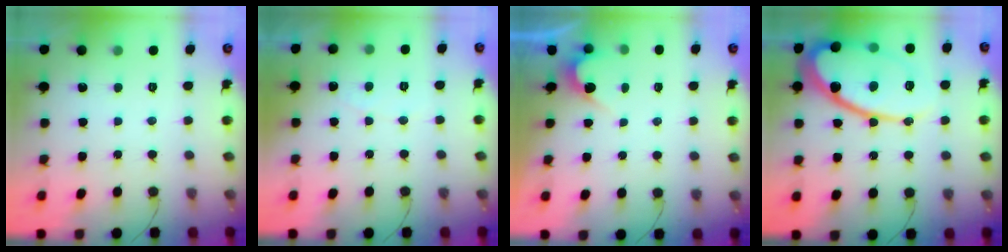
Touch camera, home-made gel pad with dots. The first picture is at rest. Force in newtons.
{"total": 2.3, "press": 2.3, "slide": 0.1}
{"total": 2.4, "press": 2.4, "slide": 0.1}
{"total": 22.7, "press": 22.6, "slide": 2.3}